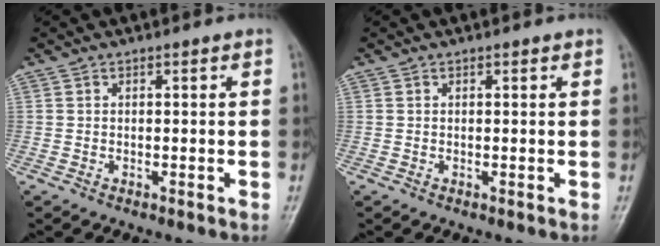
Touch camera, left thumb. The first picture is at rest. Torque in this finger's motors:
{"motor_torque": [-0.17, -0.09, -0.11, 0.04, 0.01]}